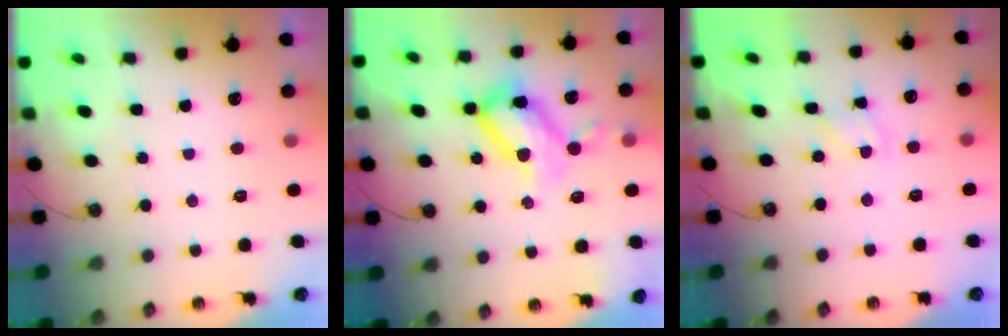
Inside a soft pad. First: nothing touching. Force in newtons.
{"total": 17.7, "press": 17.6, "slide": 1.5}
{"total": 2.7, "press": 2.6, "slide": 0.4}